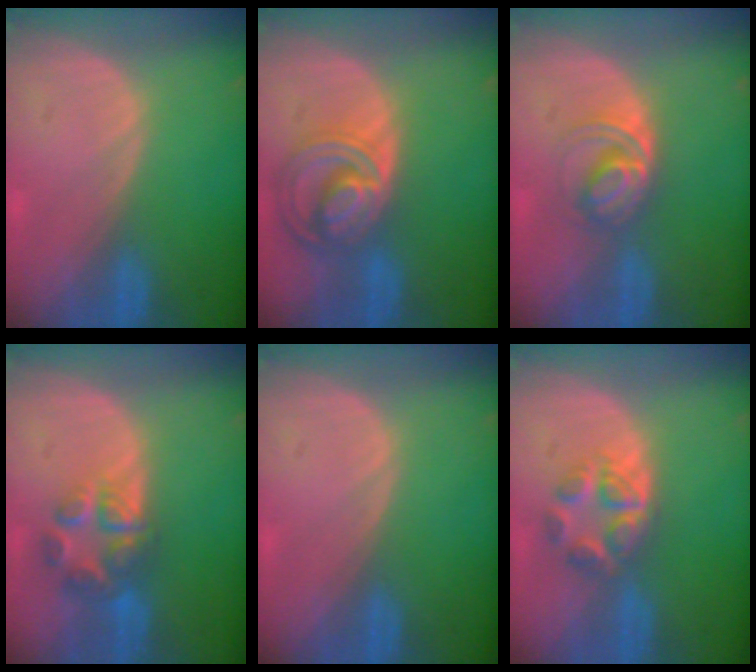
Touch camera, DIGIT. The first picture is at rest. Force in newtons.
{"total": 8.7, "press": 7.5, "slide": 4.3}
{"total": 5.0, "press": 4.9, "slide": 1.0}
{"total": 7.1, "press": 5.9, "slide": 3.8}
{"total": 0.0}
{"total": 5.4, "press": 5.2, "slide": 1.5}